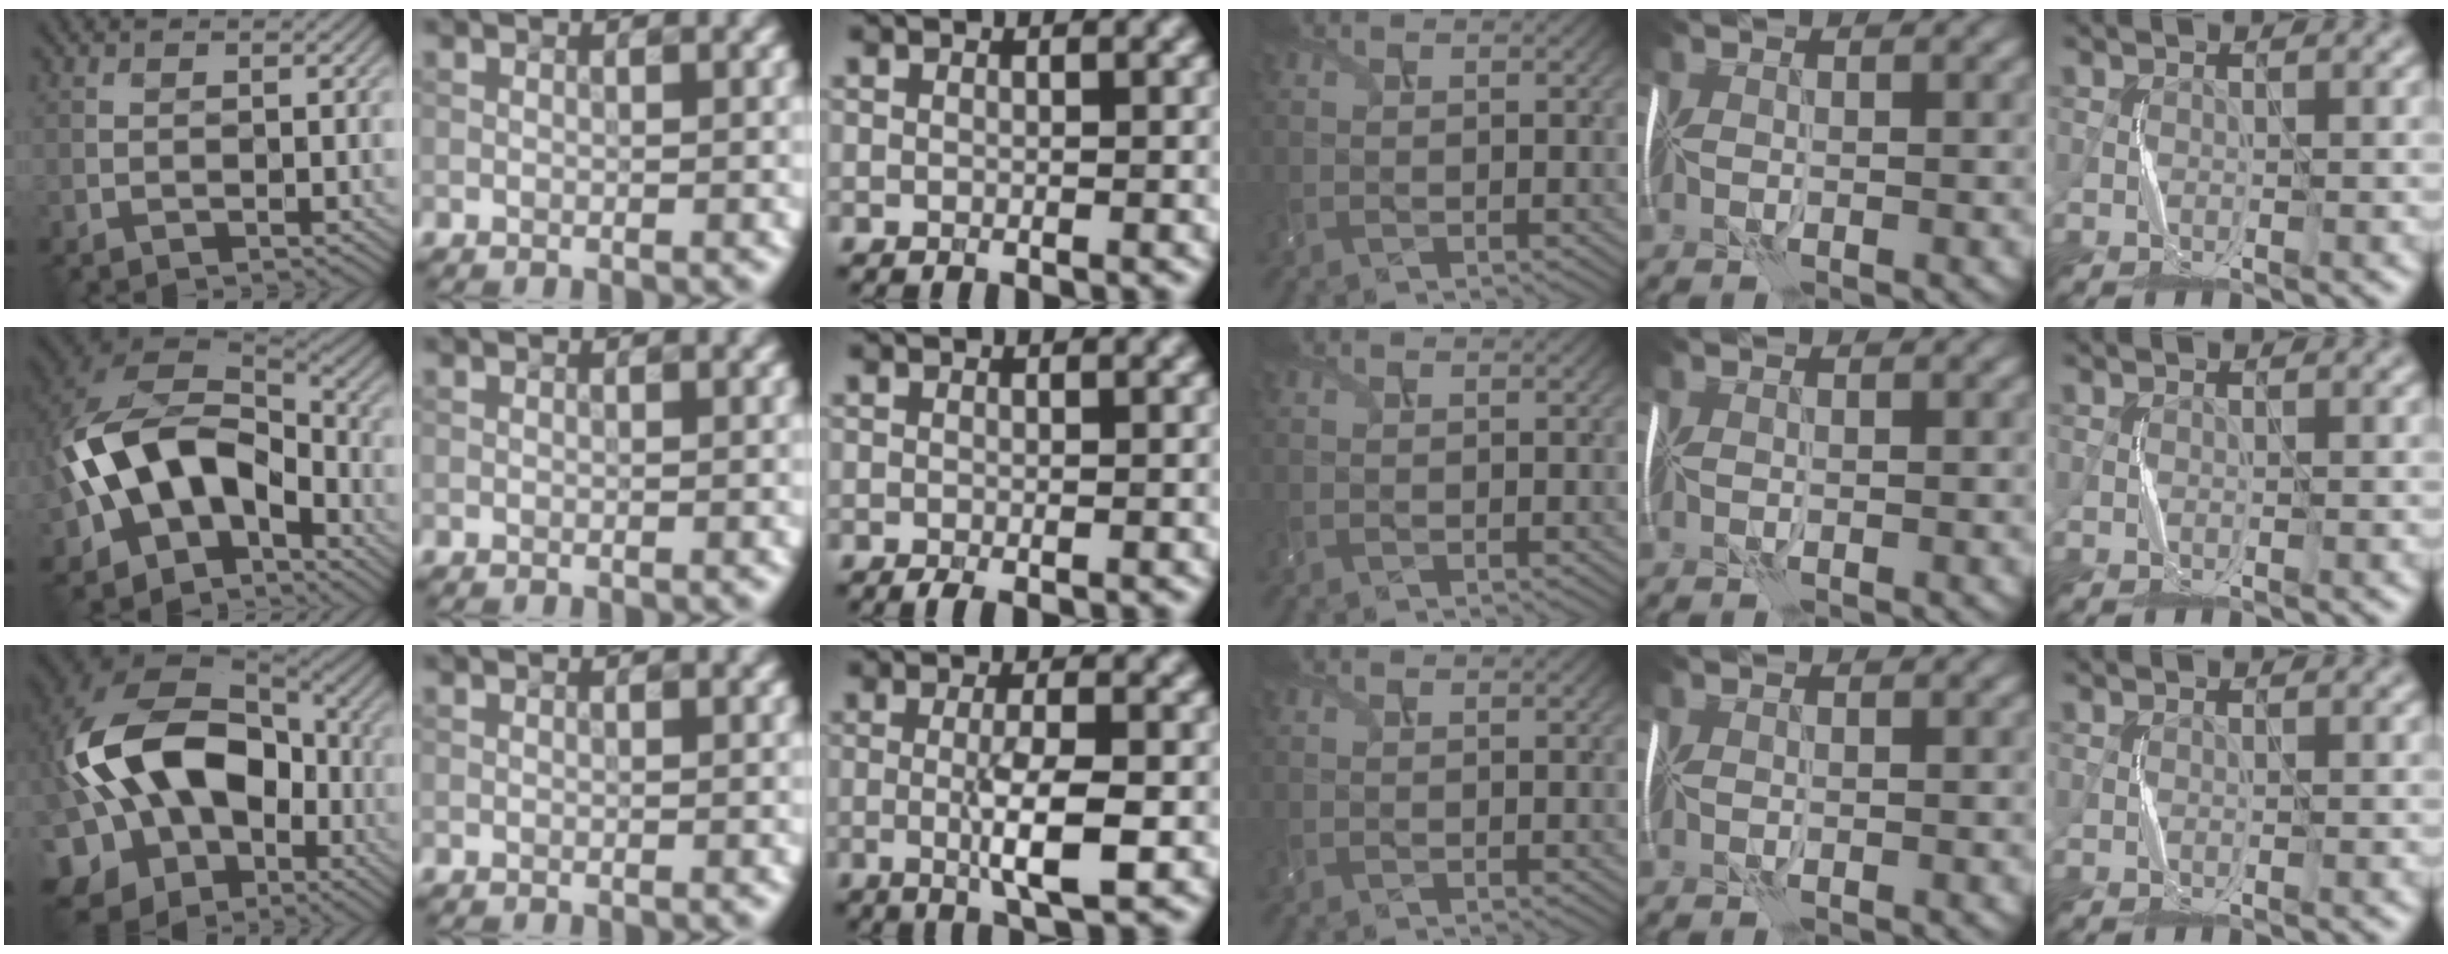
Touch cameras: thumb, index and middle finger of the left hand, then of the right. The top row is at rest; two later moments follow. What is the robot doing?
{"motion": "shake", "object": "handbell"}